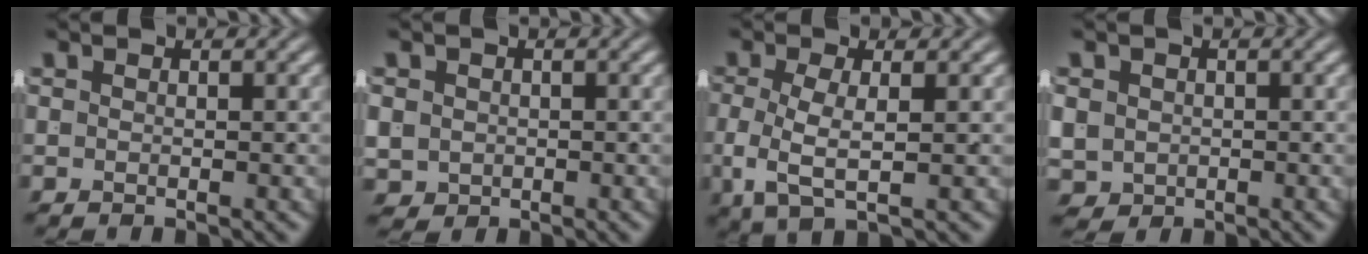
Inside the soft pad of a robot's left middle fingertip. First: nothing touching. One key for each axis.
{"total": 4.3, "fx": -0.9, "fy": 3.9, "fz": 1.6, "tx": -0.054, "ty": -0.033, "tz": 0.000}
{"total": 3.8, "fx": -0.6, "fy": 1.5, "fz": 3.5, "tx": -0.084, "ty": -0.022, "tz": 0.004}
{"total": 5.5, "fx": -1.2, "fy": 4.9, "fz": 2.2, "tx": -0.067, "ty": -0.039, "tz": -0.005}